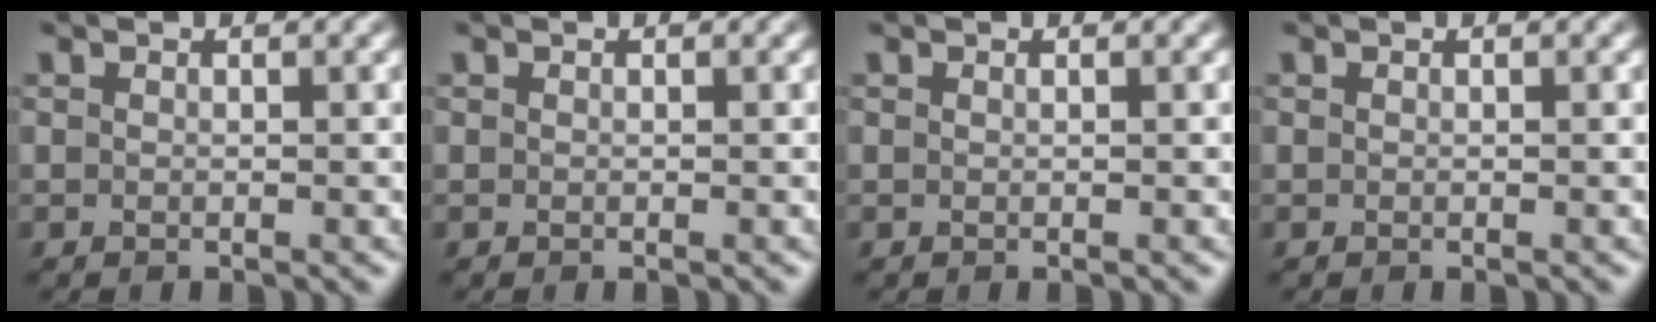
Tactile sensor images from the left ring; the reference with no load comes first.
{"total": 0.0}
{"total": 0.0}
{"total": 0.0}